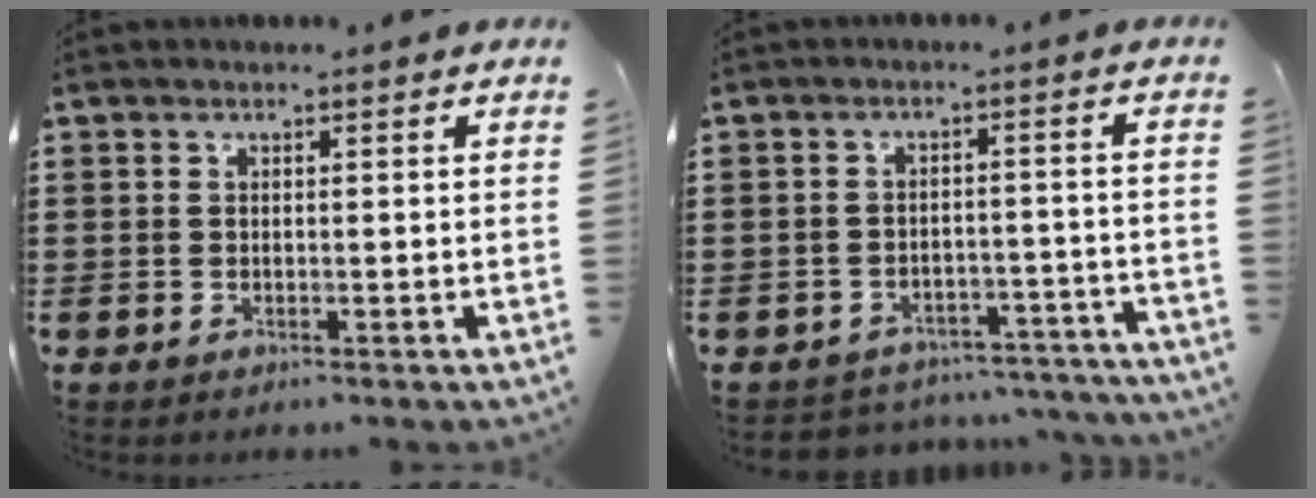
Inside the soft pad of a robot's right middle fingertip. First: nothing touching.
{"total": 3.5, "force": [-3.5, 0.5, 0.0], "torque": [-0.007, 0.004, -0.076]}